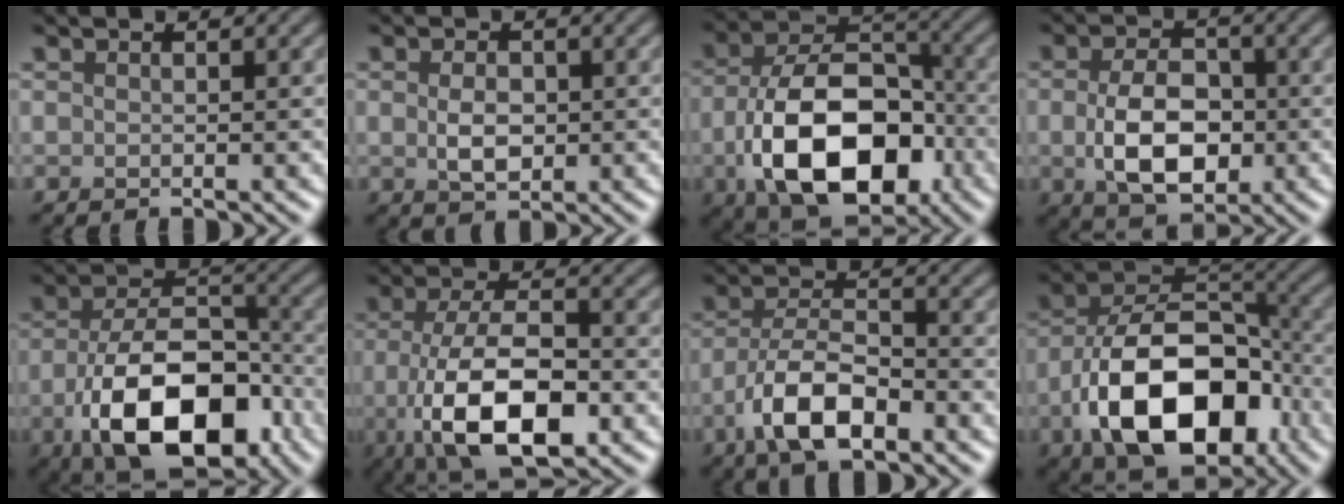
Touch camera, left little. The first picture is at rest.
{"total": 2.7, "force": [-0.1, 1.7, 2.1], "torque": [-0.044, -0.001, -0.003]}
{"total": 12.8, "force": [-4.1, 7.7, 9.4], "torque": [-0.181, -0.021, -0.070]}
{"total": 6.7, "force": [-0.9, 4.2, 5.1], "torque": [-0.104, -0.008, -0.016]}
{"total": 12.5, "force": [-4.8, 6.8, 9.3], "torque": [-0.177, -0.021, -0.075]}
{"total": 9.8, "force": [-2.6, 4.3, 8.4], "torque": [-0.162, -0.011, -0.046]}
{"total": 6.8, "force": [-3.3, 2.9, 5.2], "torque": [-0.099, -0.002, -0.070]}
{"total": 13.6, "force": [-5.5, 7.7, 9.7], "torque": [-0.170, -0.009, -0.096]}